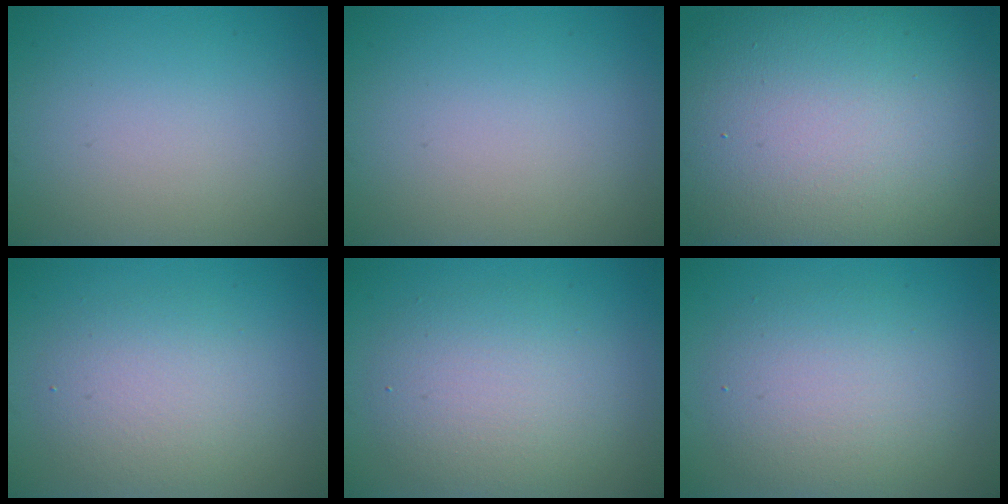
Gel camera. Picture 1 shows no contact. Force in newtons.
{"total": 0.0}
{"total": 19.8, "press": 19.8, "slide": 1.2}
{"total": 3.7, "press": 3.7, "slide": 0.3}
{"total": 4.6, "press": 4.6, "slide": 0.1}
{"total": 4.9, "press": 4.8, "slide": 0.3}